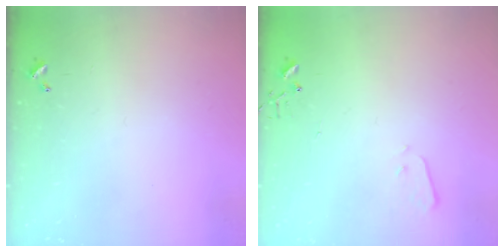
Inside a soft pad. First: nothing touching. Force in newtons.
{"total": 1.9, "press": 1.9, "slide": 0.4}